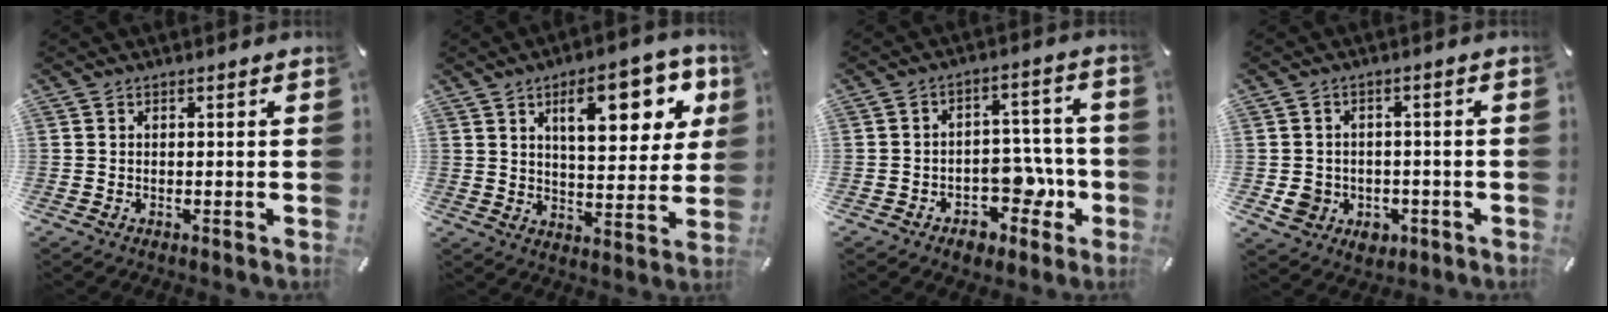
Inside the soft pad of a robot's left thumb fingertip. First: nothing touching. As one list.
[{"total": 16.8, "force": [7.5, 7.4, 13.0], "torque": [-0.181, -0.018, 0.117]}, {"total": 10.4, "force": [-3.8, 7.9, 5.6], "torque": [-0.072, 0.022, -0.057]}, {"total": 5.7, "force": [-1.1, 5.4, 1.6], "torque": [-0.031, 0.005, -0.019]}]